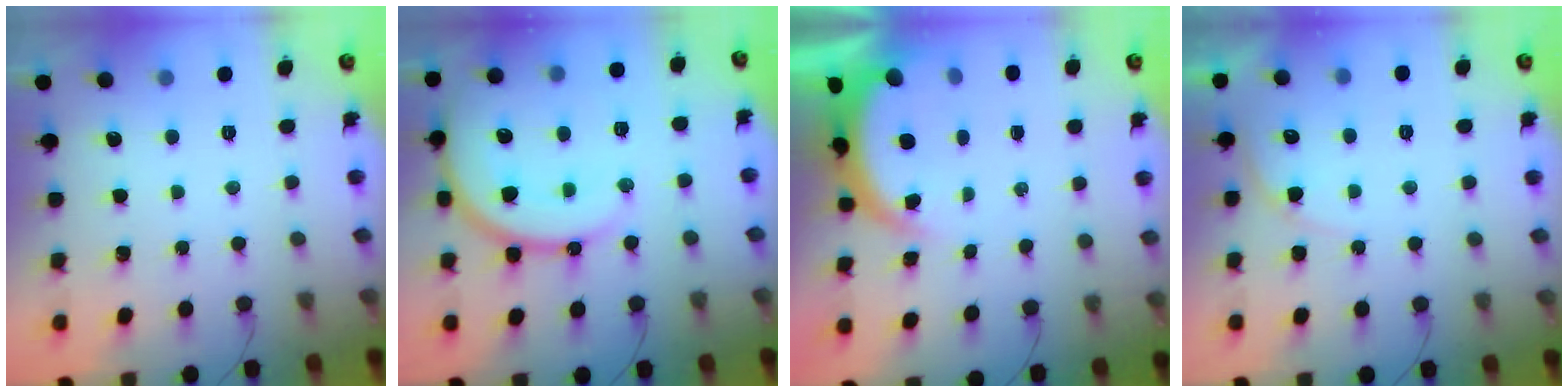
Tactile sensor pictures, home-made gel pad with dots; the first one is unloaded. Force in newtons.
{"total": 17.2, "press": 17.1, "slide": 1.6}
{"total": 5.0, "press": 4.9, "slide": 0.8}
{"total": 5.3, "press": 5.2, "slide": 0.4}